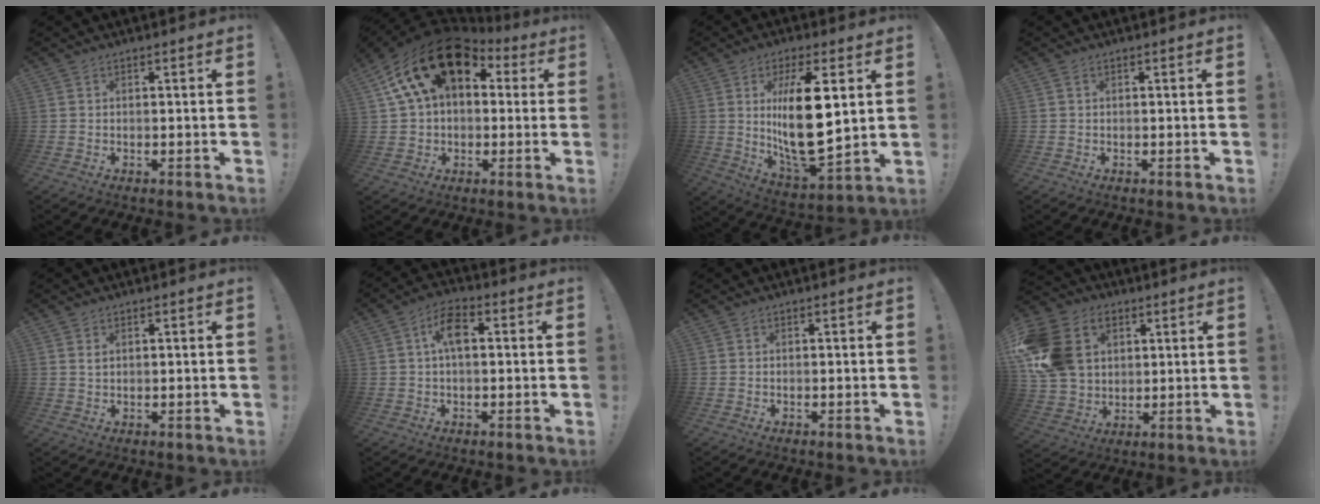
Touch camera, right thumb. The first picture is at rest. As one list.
[{"total": 21.2, "force": [8.8, 12.8, 14.4], "torque": [-0.233, -0.027, 0.160]}, {"total": 19.5, "force": [4.1, 7.5, 17.6], "torque": [-0.310, -0.032, 0.063]}, {"total": 0.0}, {"total": 1.3, "force": [1.0, 0.7, 0.4], "torque": [0.005, -0.005, 0.016]}, {"total": 7.4, "force": [1.2, 3.9, 6.2], "torque": [-0.105, 0.015, 0.023]}, {"total": 0.0}, {"total": 19.6, "force": [5.2, 15.3, 11.1], "torque": [-0.209, -0.004, 0.108]}]